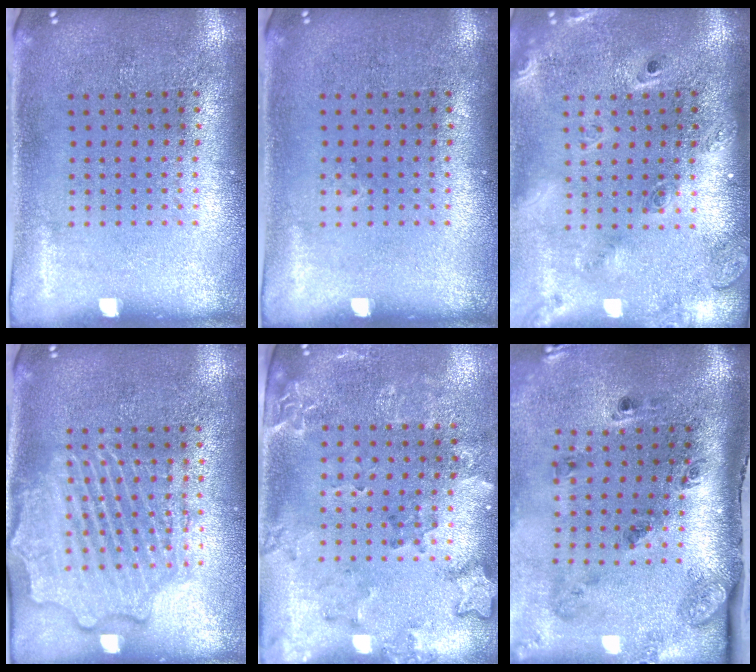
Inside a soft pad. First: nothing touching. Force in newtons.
{"total": 0.0}
{"total": 2.5, "press": 1.8, "slide": 1.6}
{"total": 2.3, "press": 2.3, "slide": 0.4}
{"total": 1.8, "press": 1.5, "slide": 0.9}
{"total": 2.5, "press": 1.7, "slide": 1.8}